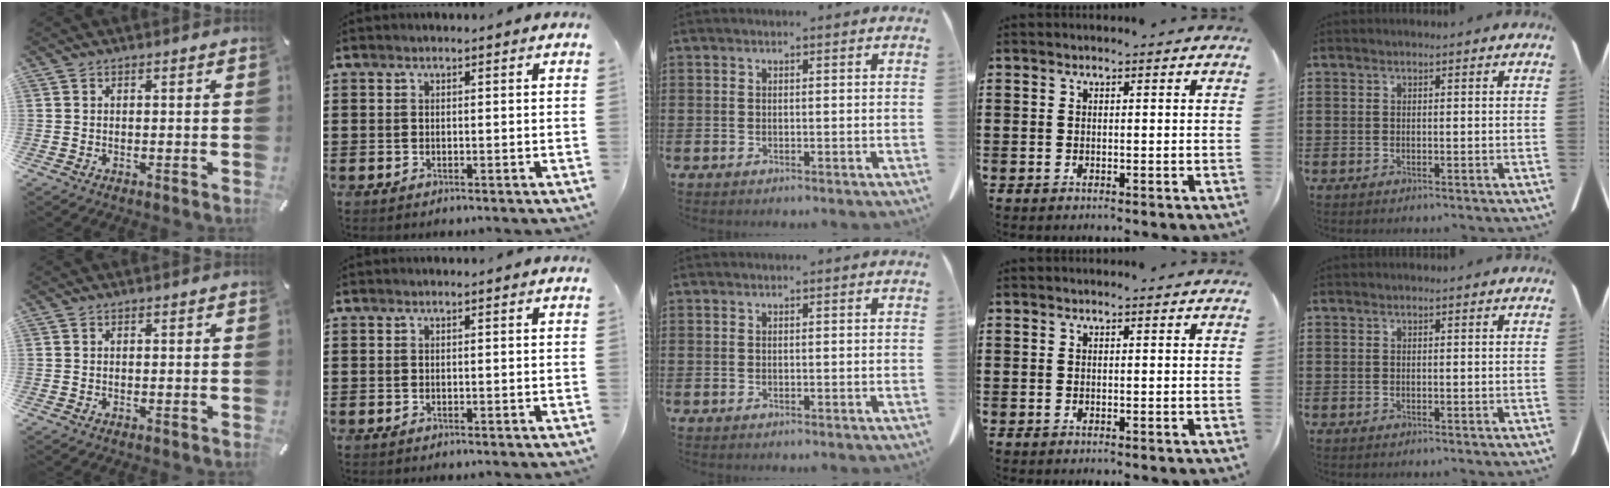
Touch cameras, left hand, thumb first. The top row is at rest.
{}